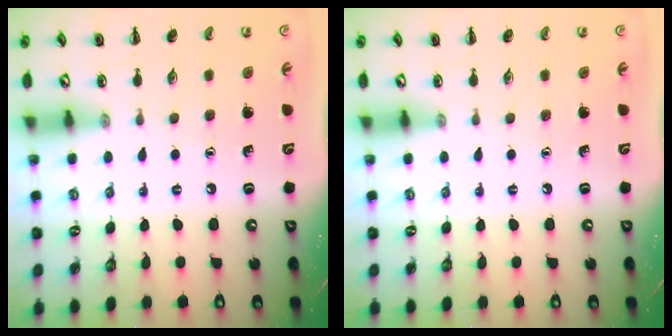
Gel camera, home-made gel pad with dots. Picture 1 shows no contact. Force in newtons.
{"total": 0.0}